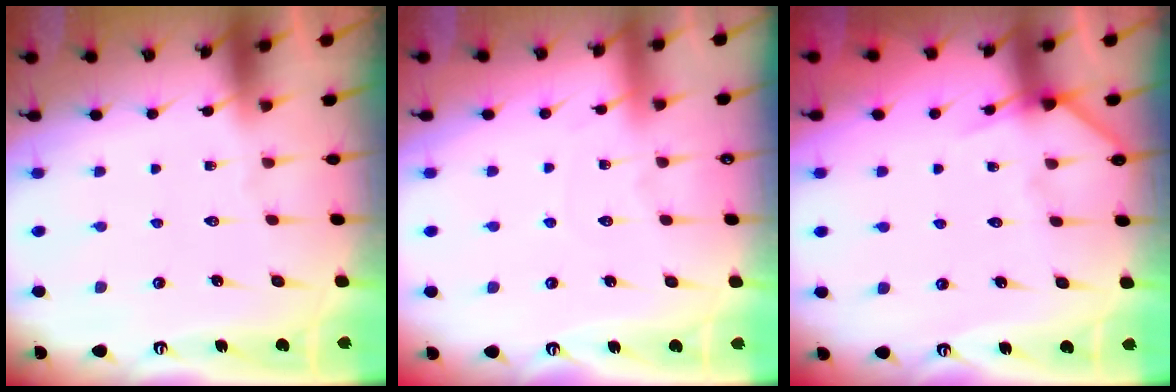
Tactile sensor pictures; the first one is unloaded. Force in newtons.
{"total": 2.7, "press": 2.7, "slide": 0.3}
{"total": 5.9, "press": 5.9, "slide": 0.4}